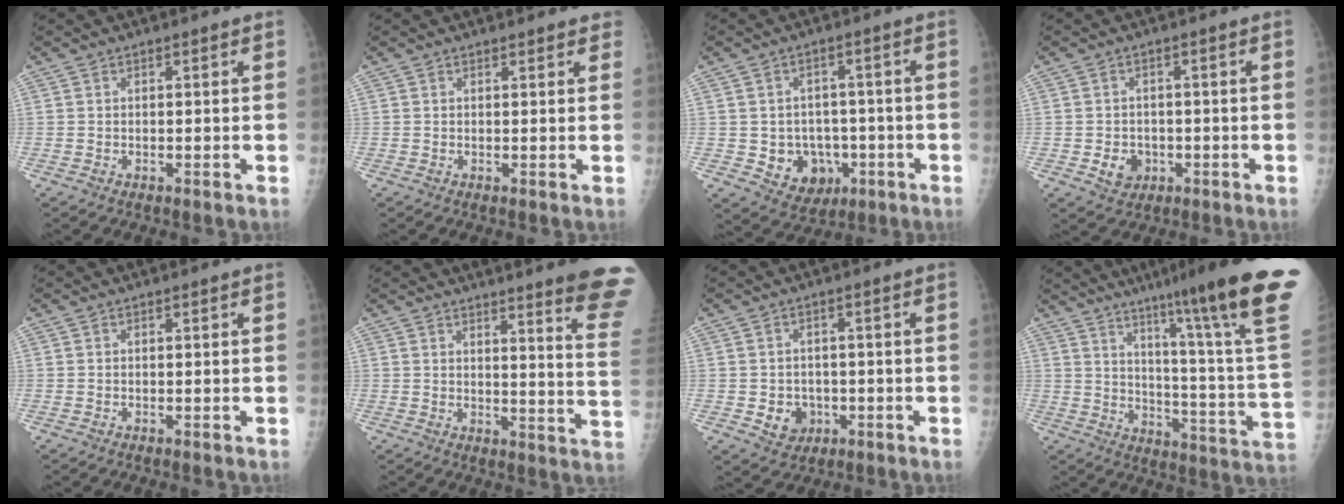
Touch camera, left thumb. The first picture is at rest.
{"total": 2.2, "force": [1.9, 0.8, 0.9], "torque": [0.006, 0.000, 0.014]}
{"total": 9.0, "force": [-2.3, 7.7, 4.1], "torque": [-0.028, 0.016, -0.019]}
{"total": 4.3, "force": [-1.3, 3.7, 1.9], "torque": [-0.012, 0.006, -0.013]}
{"total": 0.0}
{"total": 15.2, "force": [11.9, -0.1, 9.5], "torque": [-0.095, -0.105, 0.131]}
{"total": 5.2, "force": [-1.4, 4.5, 2.2], "torque": [-0.009, 0.007, -0.013]}
{"total": 27.3, "force": [17.8, 0.6, 20.7], "torque": [-0.255, -0.094, 0.250]}